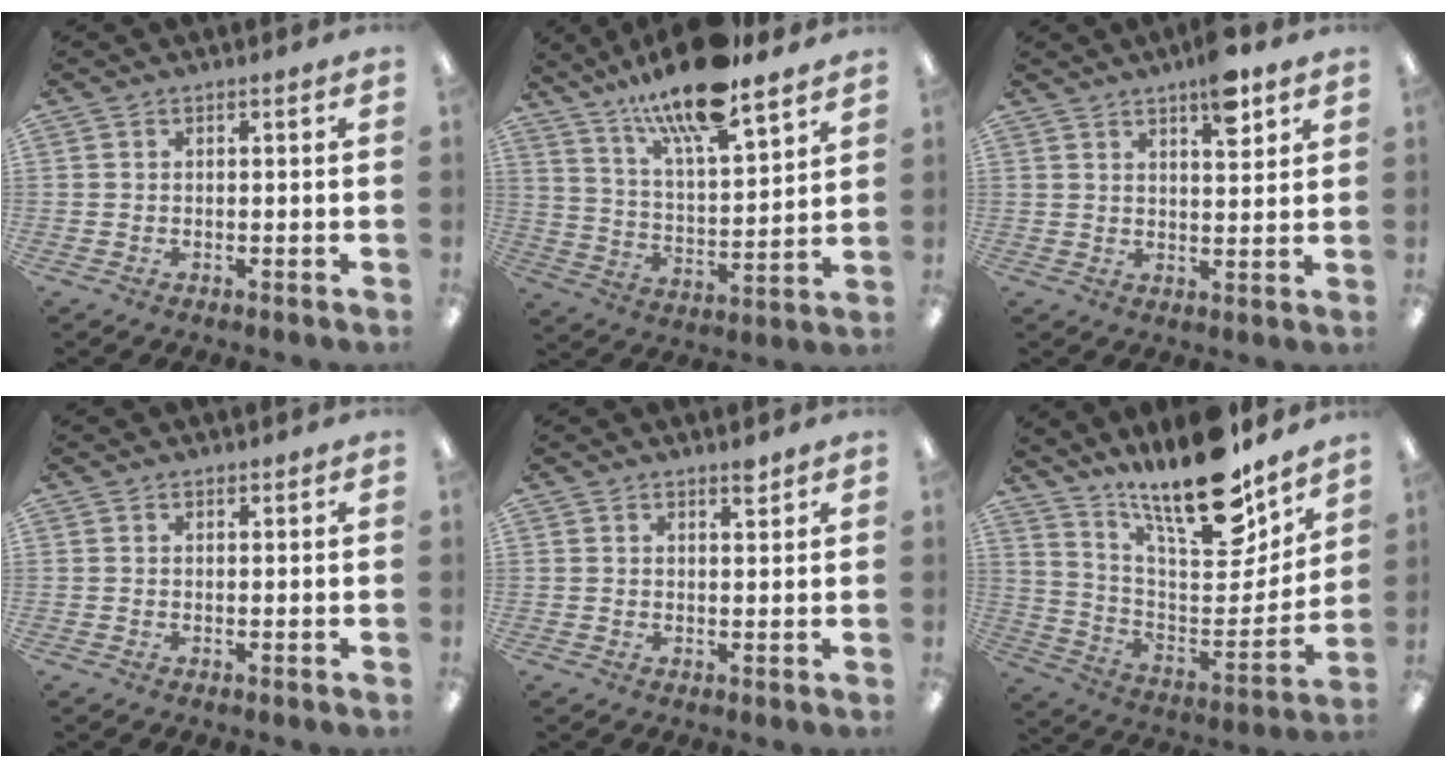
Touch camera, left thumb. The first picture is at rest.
{"total": 17.4, "force": [14.3, 3.7, 9.2], "torque": [-0.169, -0.087, 0.242]}
{"total": 7.7, "force": [5.1, 2.4, 5.2], "torque": [-0.067, -0.027, 0.081]}
{"total": 0.8, "force": [0.8, 0.4, 0.0], "torque": [0.007, -0.004, 0.013]}
{"total": 2.6, "force": [2.3, 0.6, 1.0], "torque": [-0.006, -0.013, 0.038]}
{"total": 21.6, "force": [17.3, 5.8, 11.5], "torque": [-0.169, -0.135, 0.289]}